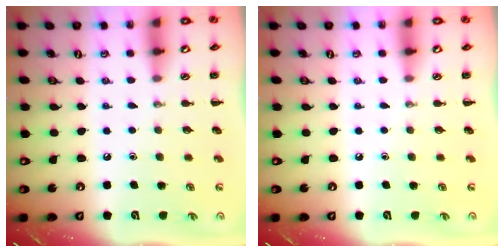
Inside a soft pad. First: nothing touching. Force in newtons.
{"total": 0.0}